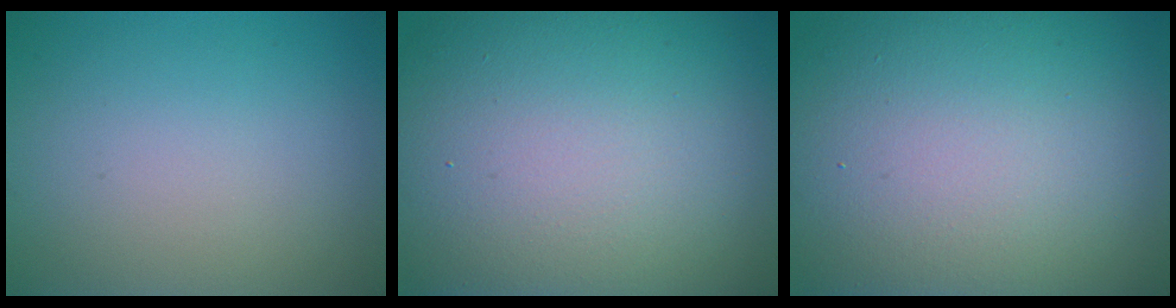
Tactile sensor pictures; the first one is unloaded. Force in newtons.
{"total": 19.7, "press": 19.6, "slide": 1.3}
{"total": 19.5, "press": 19.5, "slide": 0.9}